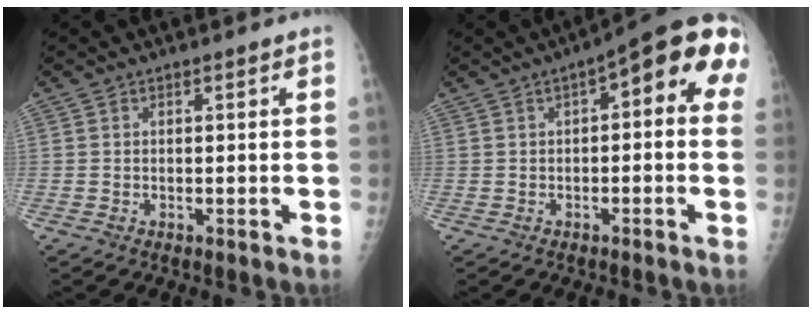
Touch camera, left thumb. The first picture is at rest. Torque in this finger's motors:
{"motor_torque": [-0.17, 0.65, 0.11, -0.10, 0.11]}